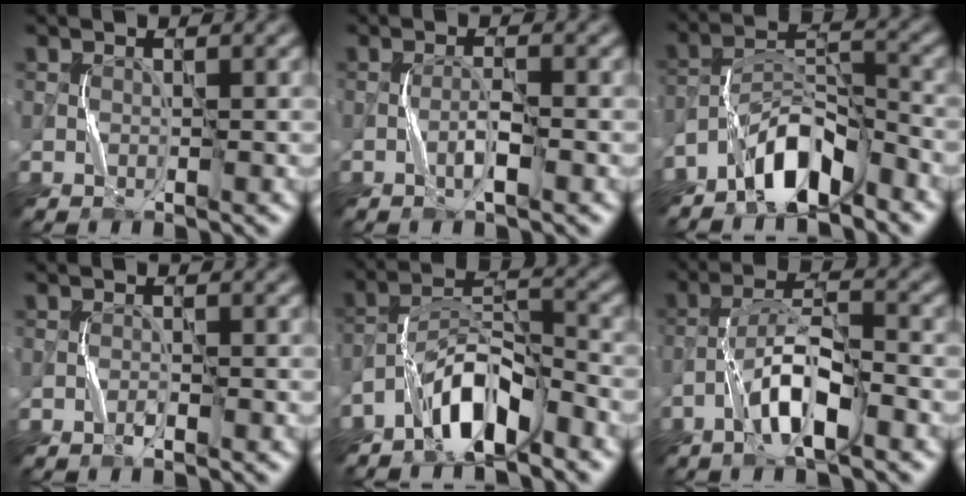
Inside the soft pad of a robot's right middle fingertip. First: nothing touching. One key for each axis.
{"total": 1.8, "fx": -0.9, "fy": 0.1, "fz": 1.5, "tx": -0.031, "ty": 0.007, "tz": -0.018}
{"total": 6.5, "fx": -4.9, "fy": 2.1, "fz": 3.8, "tx": -0.064, "ty": 0.007, "tz": -0.094}
{"total": 0.8, "fx": -0.7, "fy": 0.1, "fz": 0.4, "tx": -0.010, "ty": 0.004, "tz": -0.013}
{"total": 6.2, "fx": -4.5, "fy": 1.9, "fz": 3.8, "tx": -0.069, "ty": 0.009, "tz": -0.088}
{"total": 5.8, "fx": -3.0, "fy": 1.3, "fz": 4.8, "tx": -0.091, "ty": 0.016, "tz": -0.058}